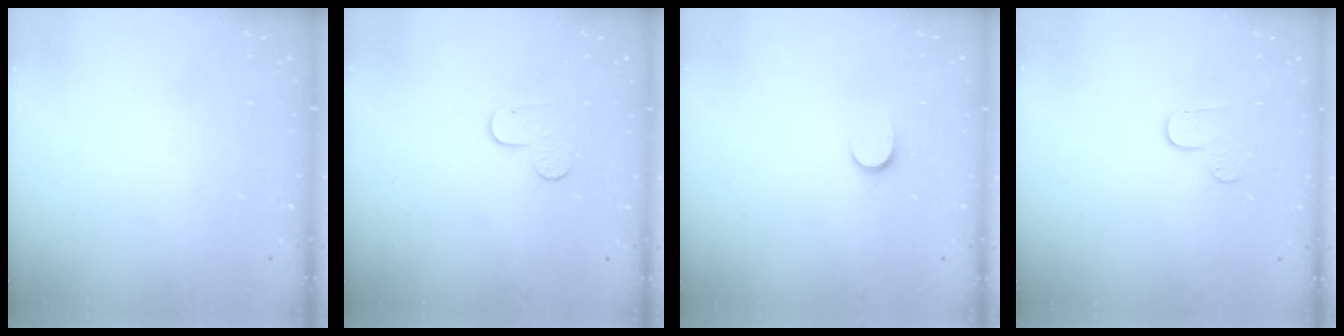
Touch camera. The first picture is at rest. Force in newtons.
{"total": 7.1, "press": 7.1, "slide": 0.6}
{"total": 5.1, "press": 5.1, "slide": 0.5}
{"total": 3.8, "press": 3.8, "slide": 0.4}